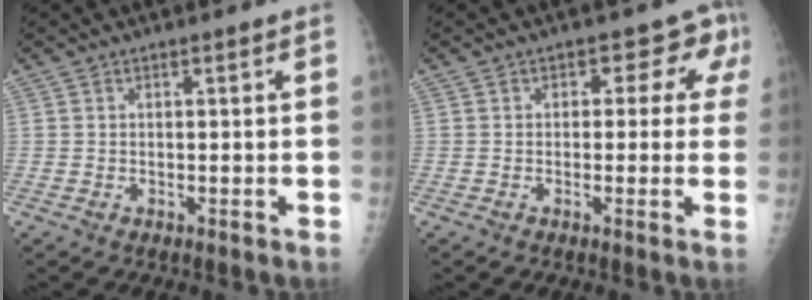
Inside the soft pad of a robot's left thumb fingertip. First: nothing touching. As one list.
[{"total": 5.1, "force": [1.4, 3.8, 3.0], "torque": [0.015, 0.006, 0.001]}]